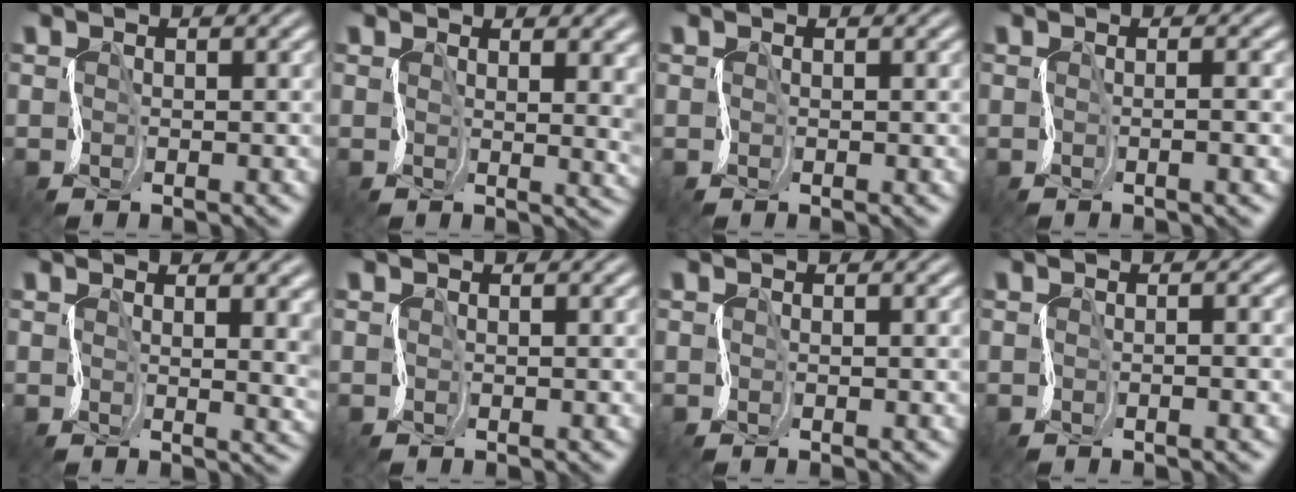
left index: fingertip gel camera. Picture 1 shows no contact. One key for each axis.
{"total": 6.9, "fx": 2.1, "fy": 3.3, "fz": 5.6, "tx": -0.060, "ty": 0.020, "tz": 0.026}
{"total": 0.0}
{"total": 1.6, "fx": 0.1, "fy": 0.6, "fz": 1.5, "tx": -0.006, "ty": 0.004, "tz": -0.003}
{"total": 7.1, "fx": 2.1, "fy": 3.4, "fz": 5.9, "tx": -0.063, "ty": 0.020, "tz": 0.026}
{"total": 0.0}
{"total": 0.5, "fx": 0.2, "fy": 0.2, "fz": 0.4, "tx": -0.006, "ty": -0.001, "tz": 0.000}
{"total": 2.0, "fx": -0.2, "fy": 0.8, "fz": 1.8, "tx": -0.011, "ty": 0.003, "tz": -0.006}